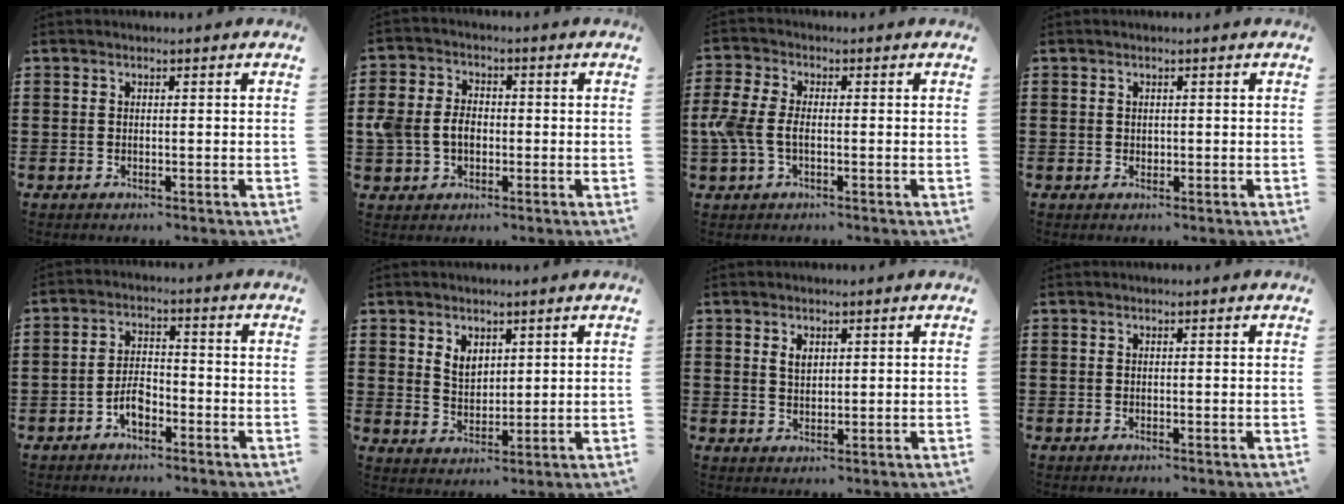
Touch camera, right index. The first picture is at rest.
{"total": 5.1, "force": [-0.6, 4.0, 3.2], "torque": [-0.088, 0.004, -0.020]}
{"total": 4.8, "force": [-1.1, 2.6, 3.8], "torque": [-0.104, -0.008, -0.029]}
{"total": 0.6, "force": [0.2, 0.5, 0.1], "torque": [-0.003, 0.003, 0.004]}
{"total": 4.1, "force": [-2.3, 2.0, 2.7], "torque": [-0.060, 0.002, -0.047]}
{"total": 3.5, "force": [2.0, 2.5, 1.4], "torque": [-0.037, 0.010, 0.038]}
{"total": 2.0, "force": [1.0, 1.2, 1.2], "torque": [-0.027, 0.005, 0.018]}
{"total": 0.0}